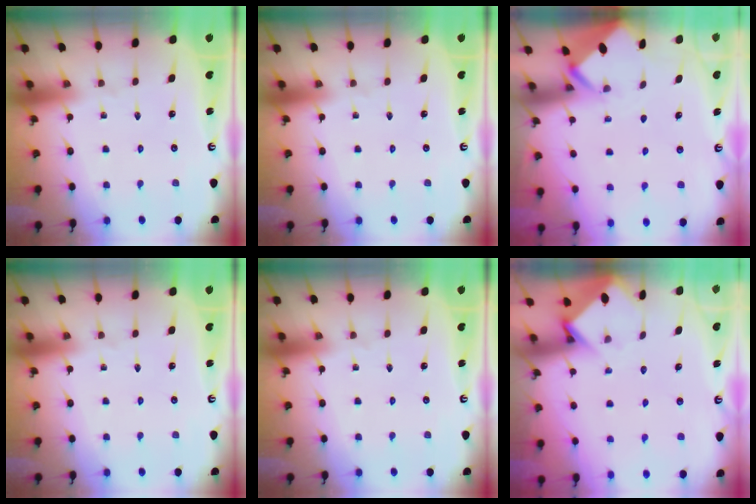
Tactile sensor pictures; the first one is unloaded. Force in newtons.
{"total": 0.0}
{"total": 2.0, "press": 2.0, "slide": 0.2}
{"total": 0.0}
{"total": 0.0}
{"total": 3.5, "press": 3.5, "slide": 0.3}